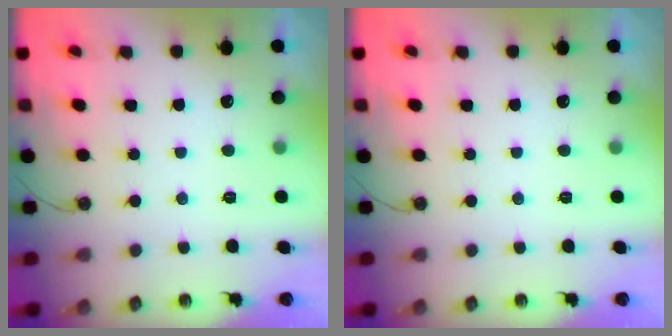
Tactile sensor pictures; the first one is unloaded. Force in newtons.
{"total": 0.0}